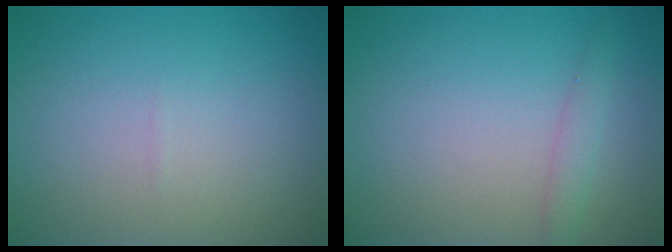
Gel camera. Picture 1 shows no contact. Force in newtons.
{"total": 1.4, "press": 1.4, "slide": 0.1}